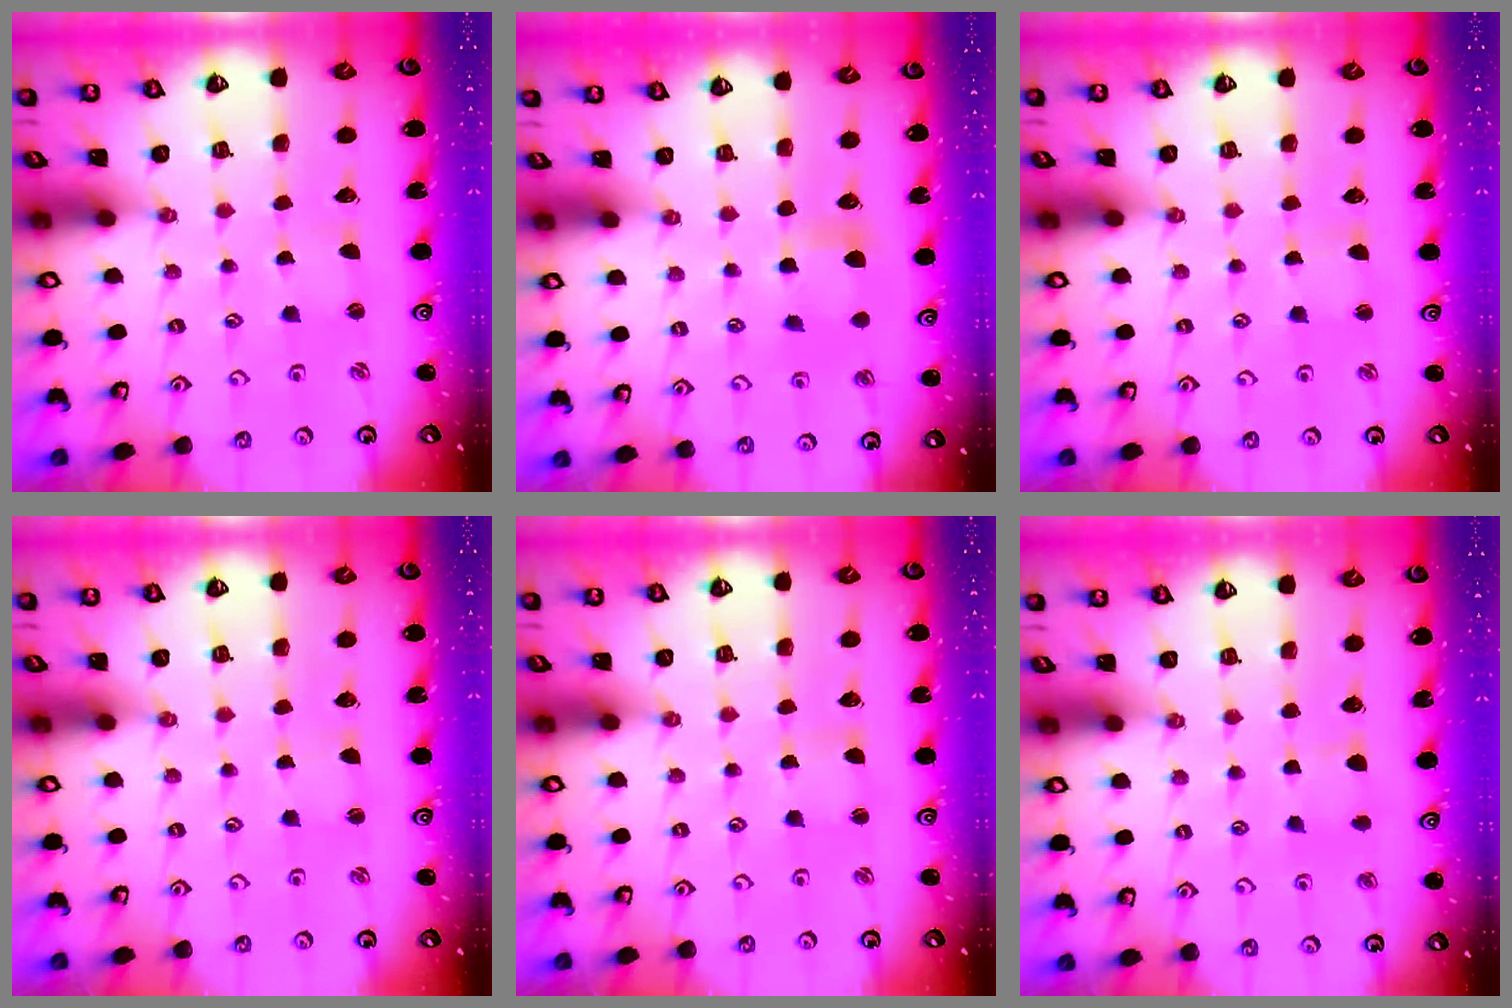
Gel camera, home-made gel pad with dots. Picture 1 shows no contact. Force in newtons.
{"total": 5.5, "press": 5.5, "slide": 0.5}
{"total": 2.0, "press": 2.0, "slide": 0.3}
{"total": 1.1, "press": 1.1, "slide": 0.1}
{"total": 2.1, "press": 2.1, "slide": 0.3}
{"total": 4.1, "press": 4.0, "slide": 0.8}